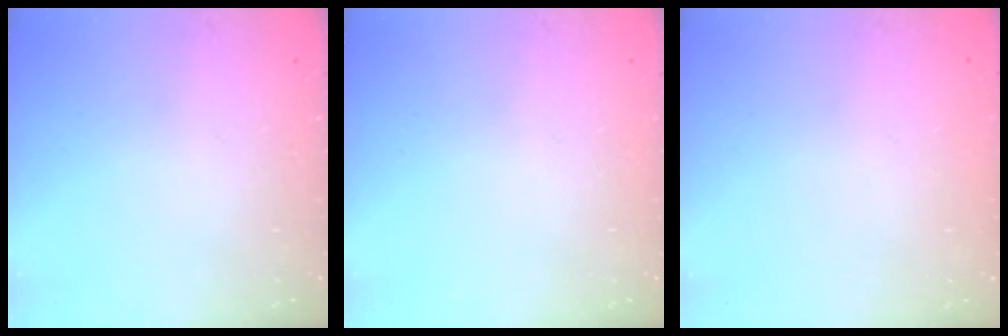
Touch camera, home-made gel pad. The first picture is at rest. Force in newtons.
{"total": 0.0}
{"total": 0.0}